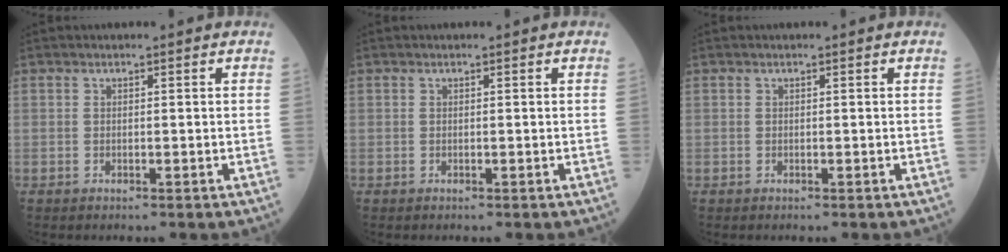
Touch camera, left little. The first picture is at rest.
{"total": 0.0}
{"total": 0.0}